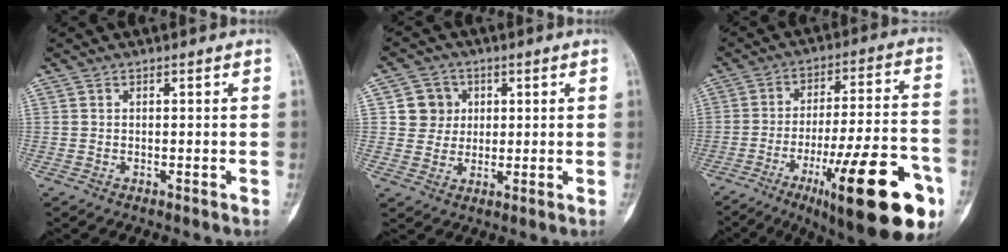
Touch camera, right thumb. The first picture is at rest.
{"total": 5.9, "force": [1.4, 5.6, 1.1], "torque": [0.015, 0.003, 0.021]}
{"total": 25.9, "force": [-11.6, 6.4, 22.2], "torque": [-0.286, 0.053, -0.164]}